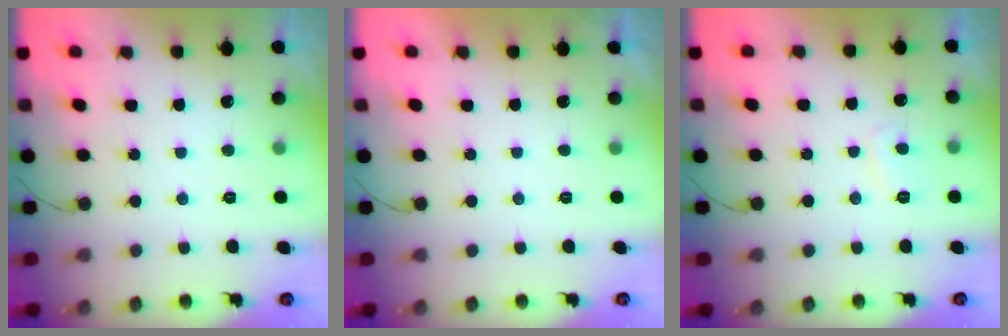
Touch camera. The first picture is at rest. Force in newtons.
{"total": 2.3, "press": 2.3, "slide": 0.4}
{"total": 3.2, "press": 3.1, "slide": 0.6}